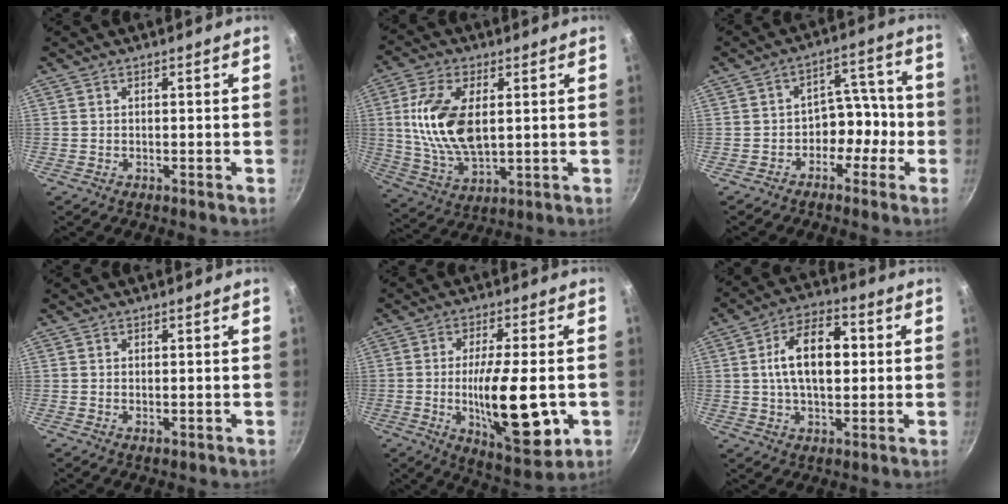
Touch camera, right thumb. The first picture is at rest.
{"total": 15.0, "force": [2.3, 8.0, 12.5], "torque": [-0.235, -0.009, 0.049]}
{"total": 7.4, "force": [-2.9, 5.5, 3.9], "torque": [0.001, 0.057, -0.046]}
{"total": 0.7, "force": [0.0, 0.3, 0.6], "torque": [-0.011, -0.002, -0.001]}
{"total": 18.0, "force": [-3.3, 5.9, 16.7], "torque": [-0.254, -0.003, -0.047]}
{"total": 13.6, "force": [1.7, 7.9, 11.0], "torque": [-0.159, 0.018, 0.018]}